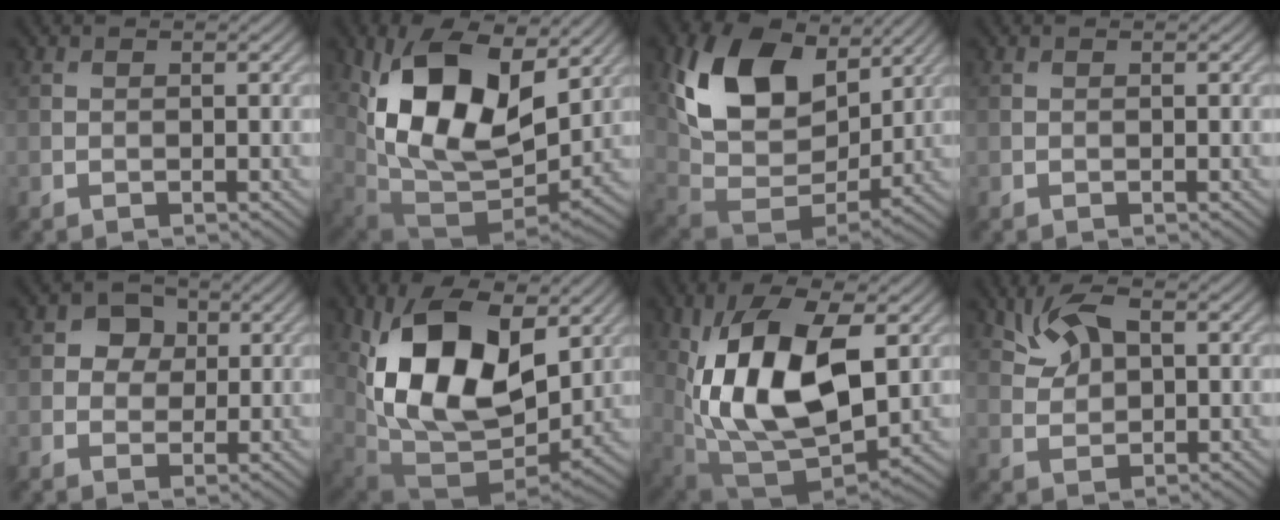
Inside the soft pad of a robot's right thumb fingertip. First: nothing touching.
{"total": 16.6, "force": [5.5, 9.5, 12.5], "torque": [-0.248, -0.008, 0.106]}
{"total": 16.4, "force": [5.9, 10.9, 10.8], "torque": [-0.230, 0.005, 0.123]}
{"total": 0.0}
{"total": 3.5, "force": [0.7, 3.1, 1.5], "torque": [-0.024, 0.004, 0.001]}
{"total": 17.2, "force": [4.1, 10.3, 13.1], "torque": [-0.259, -0.008, 0.082]}
{"total": 15.5, "force": [1.9, 8.3, 13.0], "torque": [-0.258, -0.005, 0.037]}
{"total": 5.0, "force": [2.2, 2.8, 3.5], "torque": [-0.076, 0.003, 0.040]}